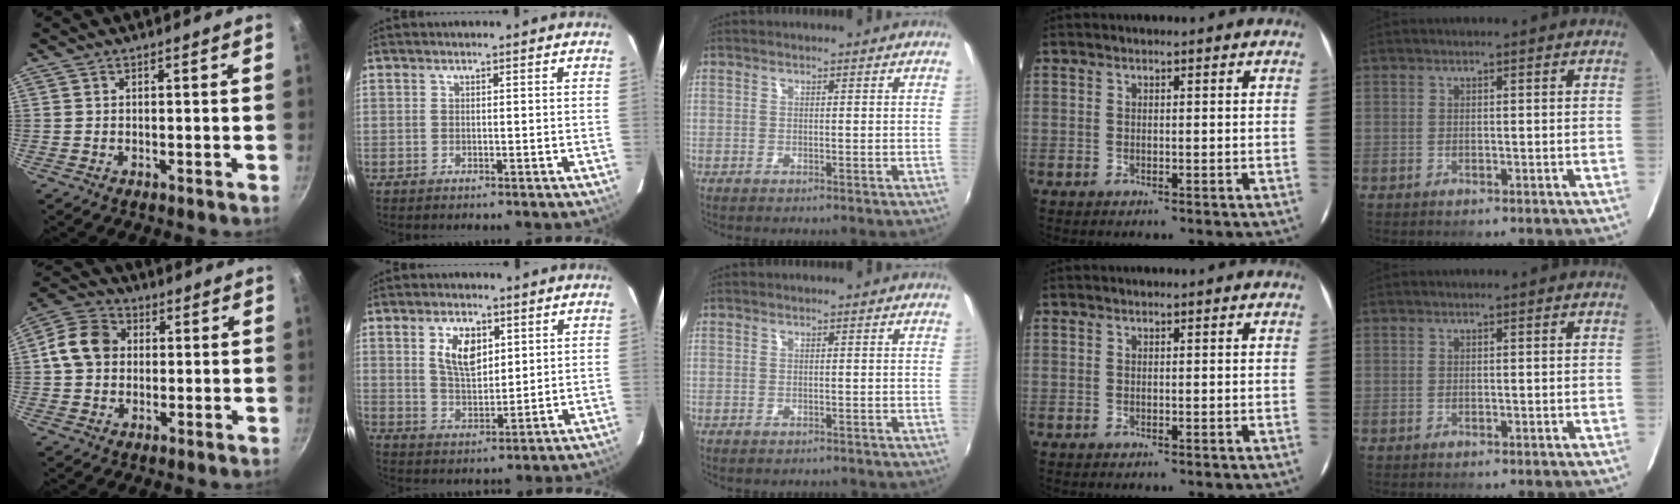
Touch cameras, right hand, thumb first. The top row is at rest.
{"thumb": {"total": 9.5, "force": [0.8, 7.9, 5.2], "torque": [-0.071, 0.017, -0.004]}, "index": {"total": 7.8, "force": [3.0, 4.1, 5.9], "torque": [-0.108, 0.006, 0.061]}, "middle": {"total": 1.1, "force": [-1.0, 0.4, 0.3], "torque": [-0.008, -0.004, -0.012]}}